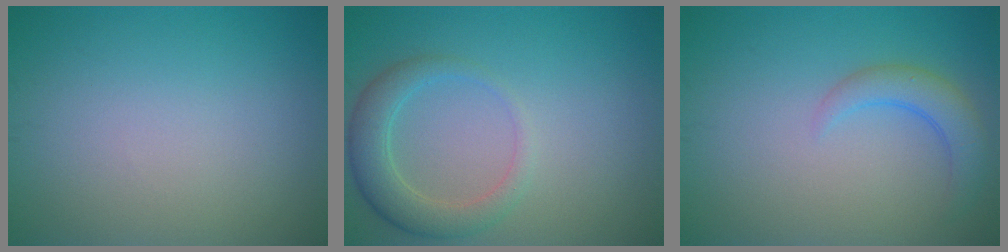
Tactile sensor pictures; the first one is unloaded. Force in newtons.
{"total": 3.6, "press": 3.5, "slide": 0.5}
{"total": 2.8, "press": 2.8, "slide": 0.4}